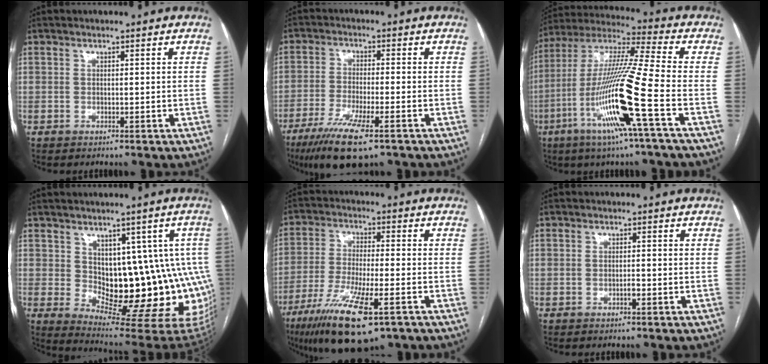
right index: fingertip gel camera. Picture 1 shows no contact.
{"total": 10.5, "force": [-6.6, 1.4, 8.1], "torque": [-0.146, -0.026, -0.105]}
{"total": 18.6, "force": [-6.7, -1.1, 17.3], "torque": [-0.355, -0.021, -0.136]}
{"total": 15.9, "force": [0.6, 8.1, 13.7], "torque": [-0.126, 0.011, 0.026]}
{"total": 15.1, "force": [-8.8, 2.7, 12.0], "torque": [-0.233, -0.037, -0.149]}
{"total": 0.8, "force": [-0.4, 0.2, 0.6], "torque": [-0.013, 0.001, -0.006]}